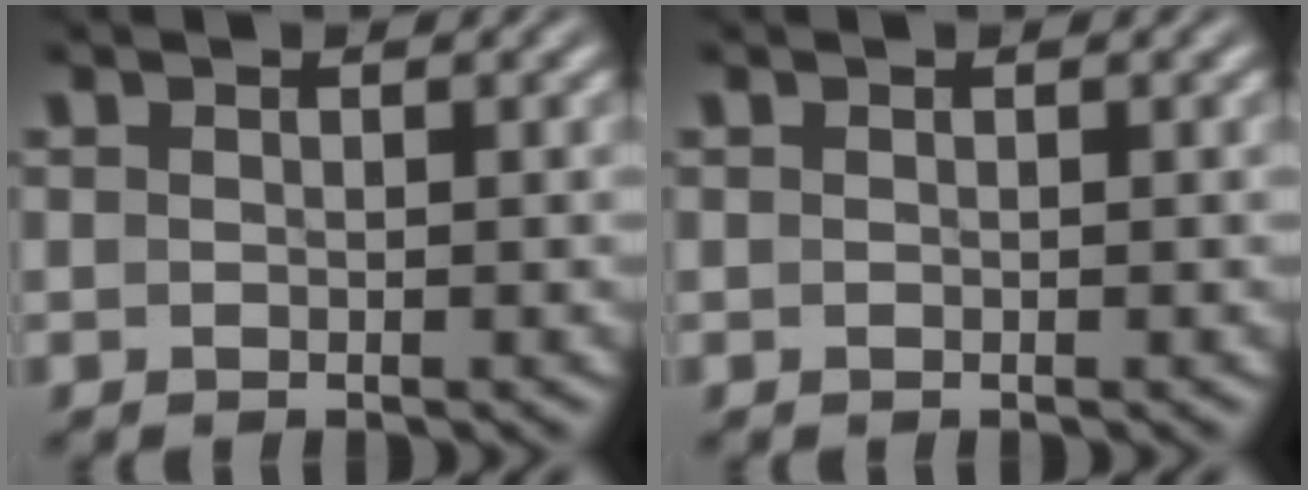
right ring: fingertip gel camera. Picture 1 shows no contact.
{"total": 0.0}